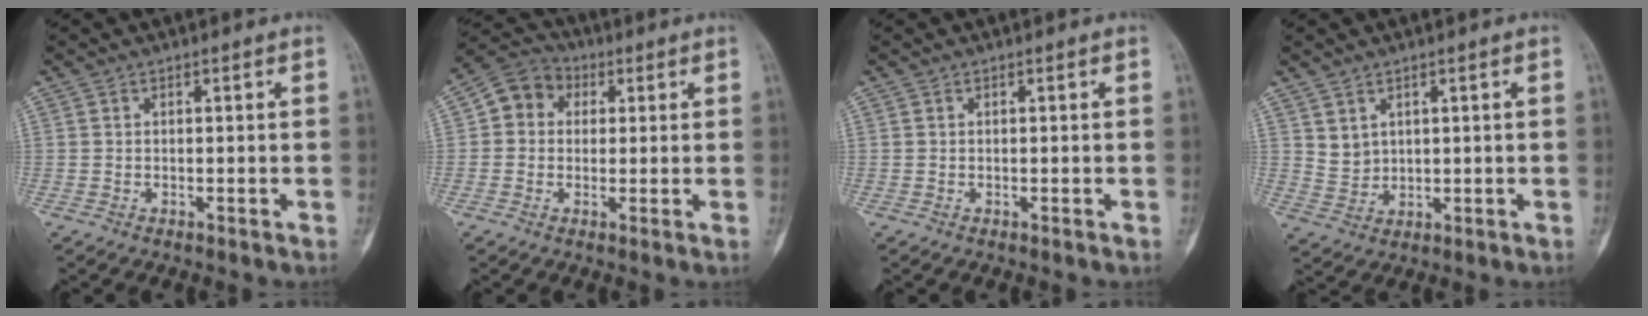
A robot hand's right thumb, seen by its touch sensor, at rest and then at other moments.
{"total": 7.4, "force": [1.5, 6.4, 3.4], "torque": [-0.032, 0.015, 0.013]}
{"total": 0.0}
{"total": 3.5, "force": [2.0, 2.6, 1.3], "torque": [-0.012, -0.021, 0.051]}